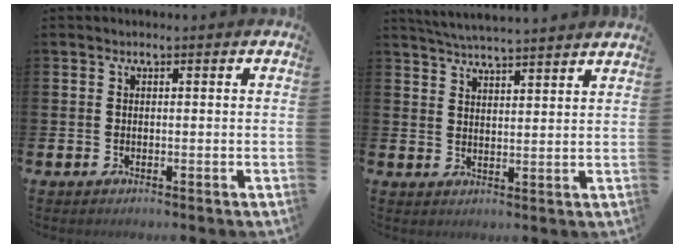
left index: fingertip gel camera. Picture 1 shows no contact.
{"total": 4.7, "force": [4.7, -0.5, 0.4], "torque": [-0.022, -0.025, 0.083]}